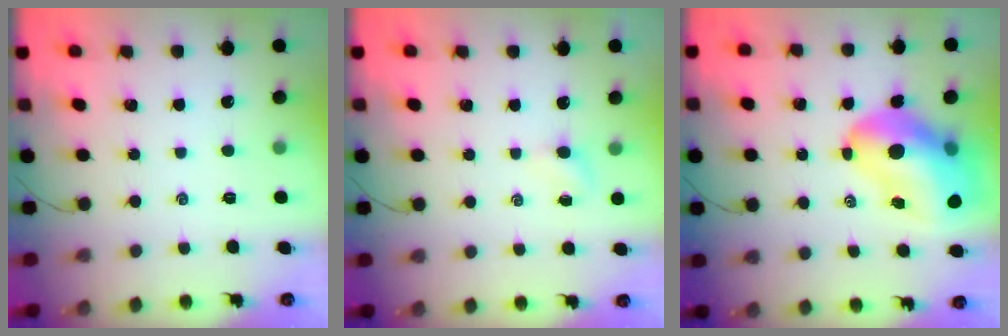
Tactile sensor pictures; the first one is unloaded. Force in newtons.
{"total": 2.9, "press": 2.7, "slide": 1.1}
{"total": 17.3, "press": 16.5, "slide": 5.1}